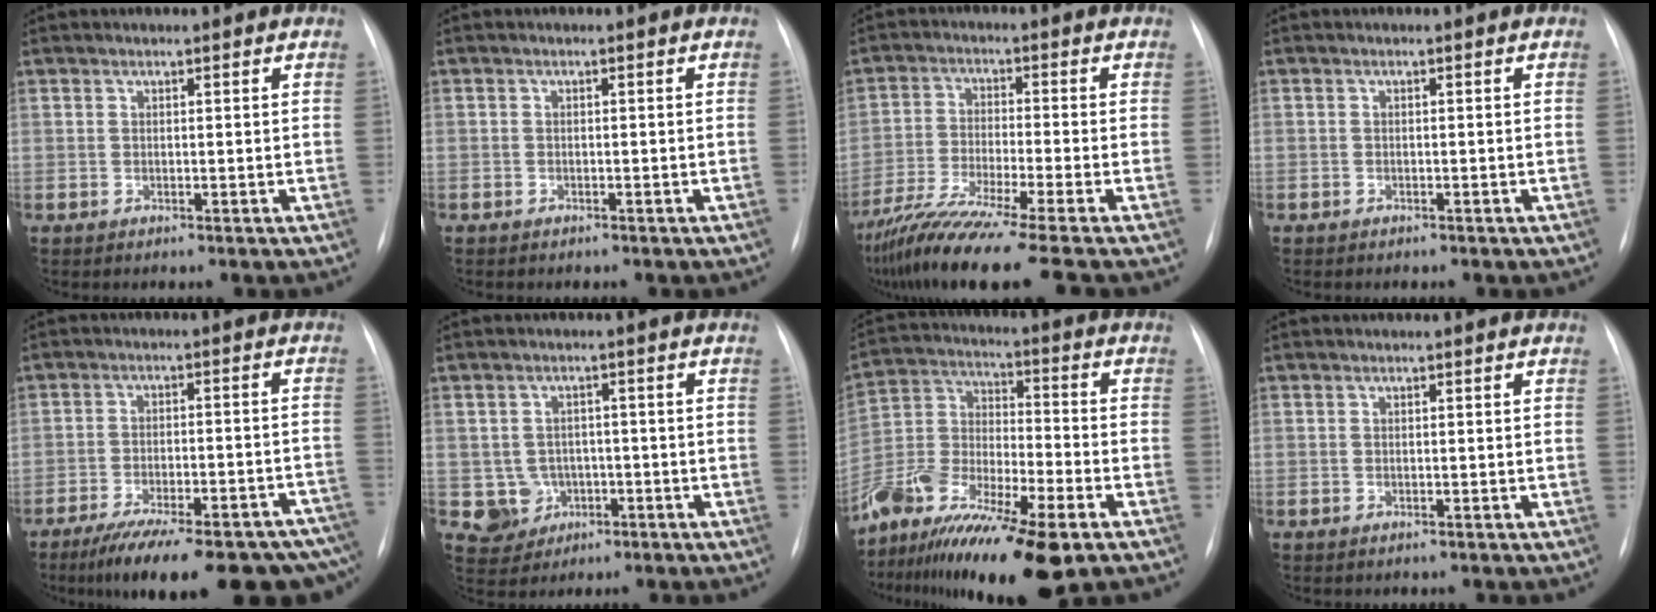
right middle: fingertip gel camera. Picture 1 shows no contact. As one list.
[{"total": 0.9, "force": [-0.7, 0.5, 0.2], "torque": [-0.008, 0.000, -0.008]}, {"total": 13.9, "force": [-11.0, -1.4, 8.5], "torque": [-0.165, -0.043, -0.189]}, {"total": 0.9, "force": [-0.7, 0.5, 0.2], "torque": [-0.008, 0.000, -0.008]}, {"total": 24.4, "force": [-18.8, 5.3, 14.6], "torque": [-0.161, -0.002, -0.249]}, {"total": 5.0, "force": [-1.2, 4.8, 0.6], "torque": [-0.005, 0.011, -0.010]}, {"total": 19.4, "force": [-13.5, 3.7, 13.5], "torque": [-0.282, -0.021, -0.246]}, {"total": 0.0}]